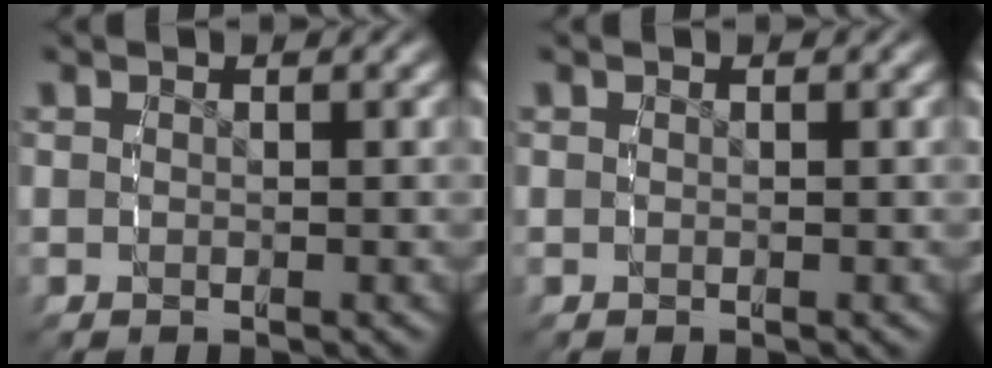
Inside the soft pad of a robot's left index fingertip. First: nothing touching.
{"total": 0.0}